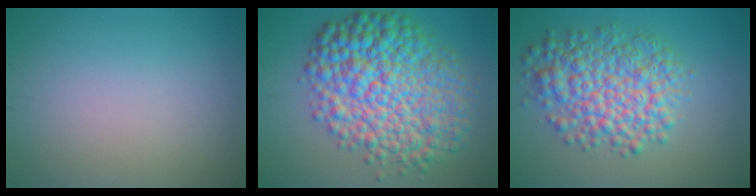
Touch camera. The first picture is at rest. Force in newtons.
{"total": 11.0, "press": 11.0, "slide": 0.1}
{"total": 7.2, "press": 7.2, "slide": 0.1}